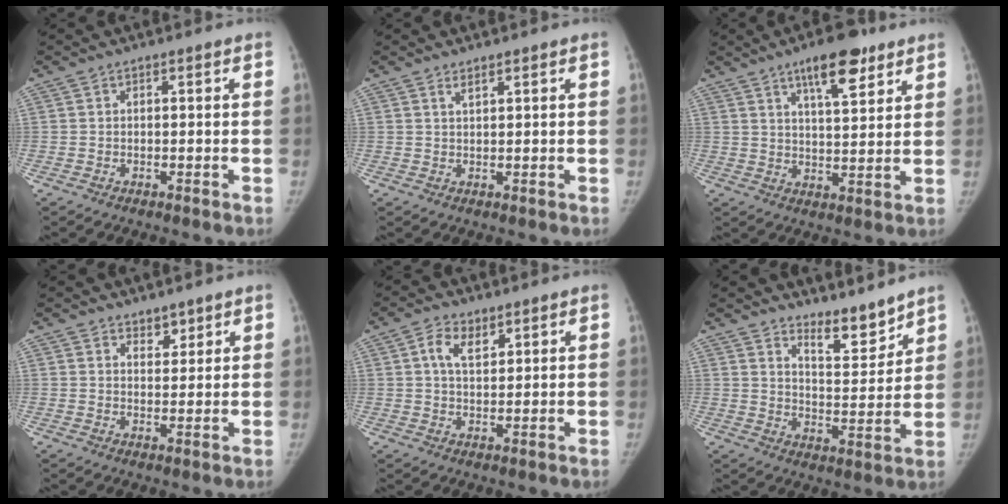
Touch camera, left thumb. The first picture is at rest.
{"total": 1.2, "force": [1.0, 0.3, 0.7], "torque": [-0.010, -0.006, 0.021]}
{"total": 10.3, "force": [6.4, 3.4, 7.3], "torque": [-0.095, -0.033, 0.100]}
{"total": 2.7, "force": [2.2, 1.5, 0.6], "torque": [0.010, -0.016, 0.033]}
{"total": 5.0, "force": [2.4, 2.9, 3.3], "torque": [-0.049, -0.007, 0.043]}
{"total": 7.5, "force": [6.8, 1.8, 2.7], "torque": [-0.022, -0.066, 0.117]}